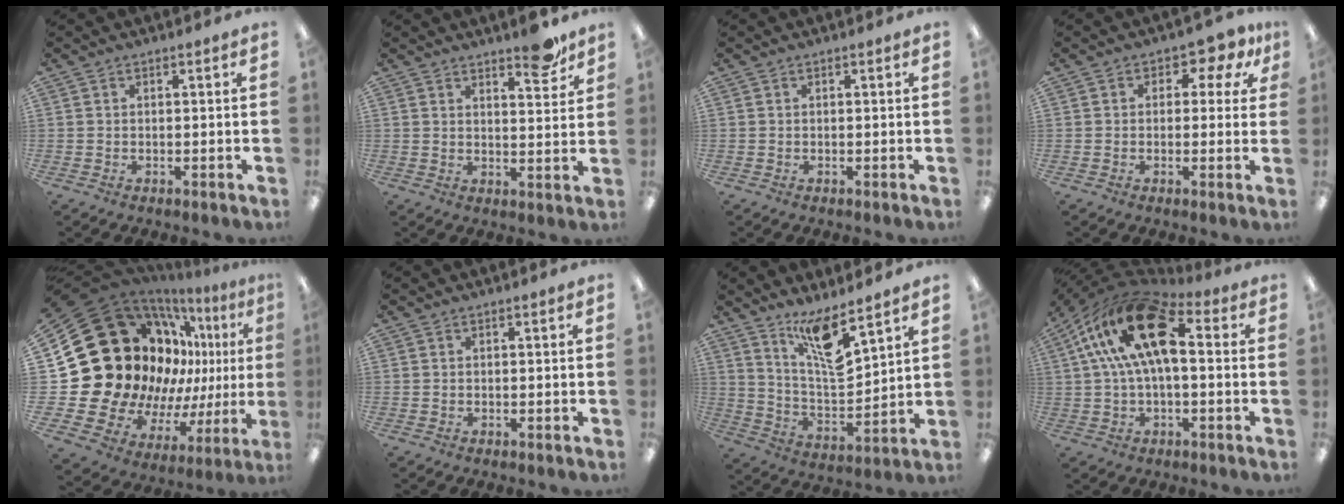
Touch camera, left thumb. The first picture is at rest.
{"total": 7.4, "force": [5.8, 2.2, 4.1], "torque": [-0.038, -0.038, 0.092]}
{"total": 0.0}
{"total": 4.7, "force": [1.8, 3.1, 3.1], "torque": [-0.034, -0.004, 0.025]}
{"total": 31.7, "force": [9.3, 23.9, 18.6], "torque": [-0.311, -0.124, 0.261]}
{"total": 0.0}
{"total": 11.5, "force": [8.6, 2.5, 7.3], "torque": [-0.131, -0.053, 0.149]}
{"total": 21.2, "force": [6.3, 10.2, 17.6], "torque": [-0.324, -0.015, 0.106]}